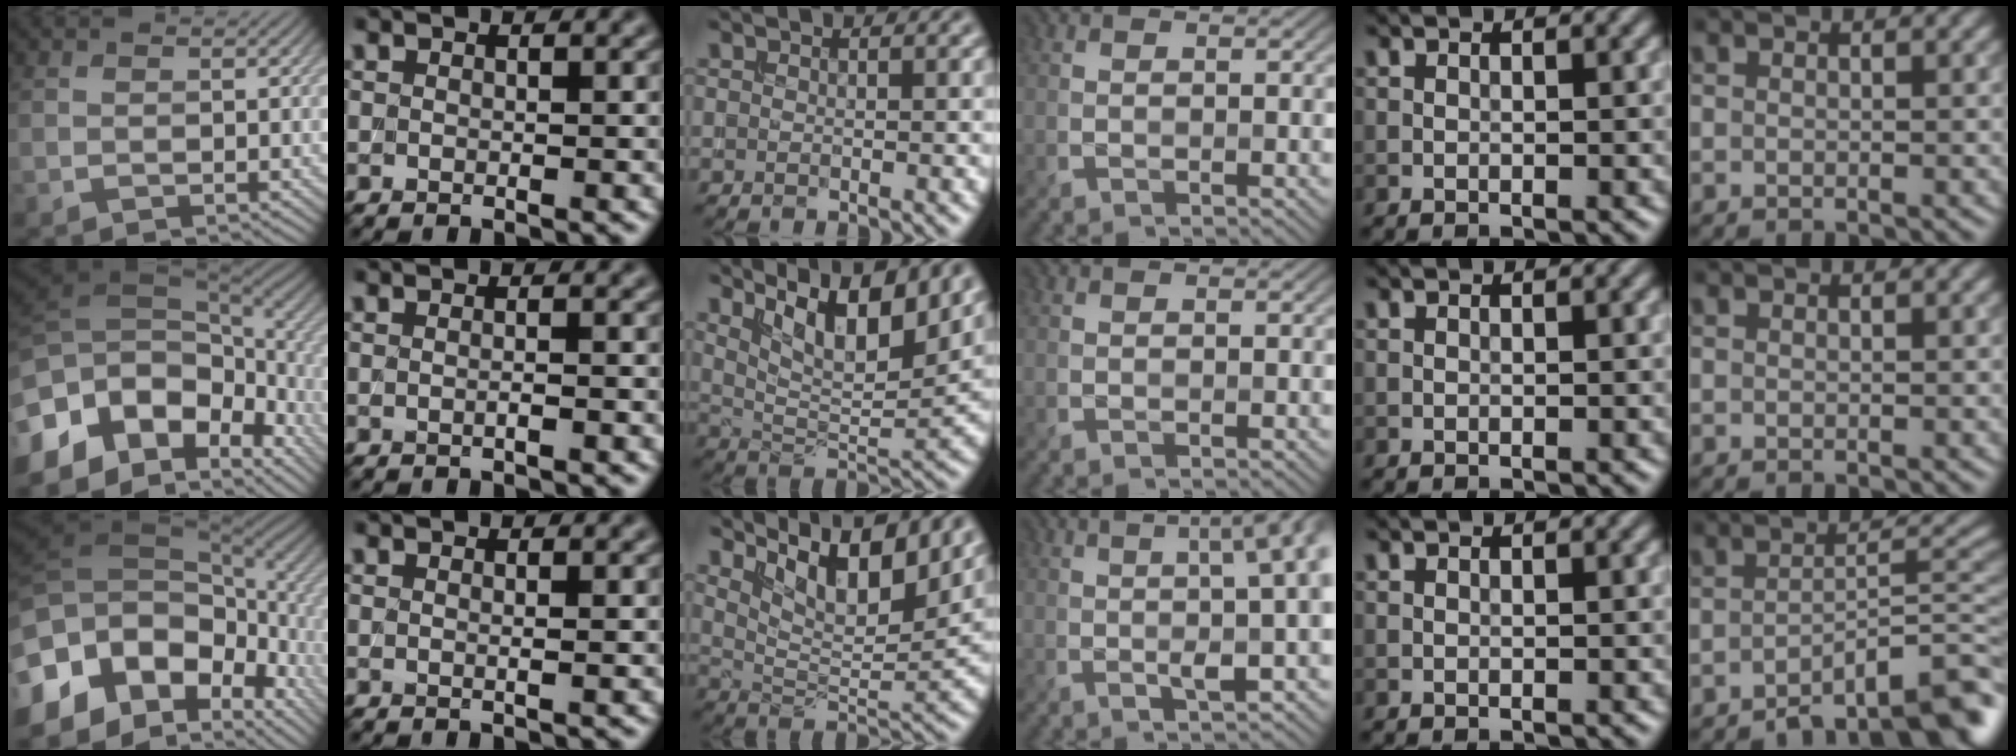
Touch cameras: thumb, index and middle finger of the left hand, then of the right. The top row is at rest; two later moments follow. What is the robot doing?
{"motion": "extract", "object": "backpack"}